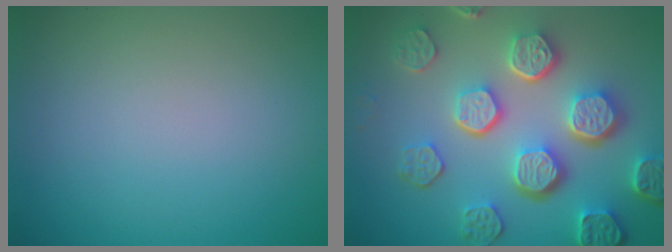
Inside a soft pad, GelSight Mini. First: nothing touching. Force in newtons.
{"total": 8.1, "press": 6.1, "slide": 5.3}